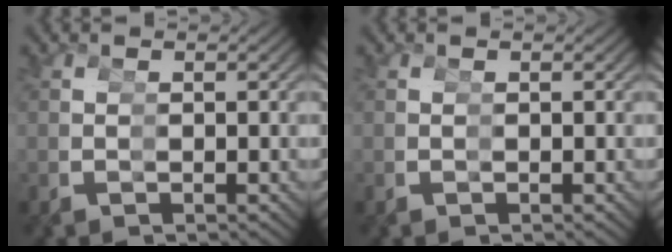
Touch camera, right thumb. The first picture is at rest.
{"total": 0.0}